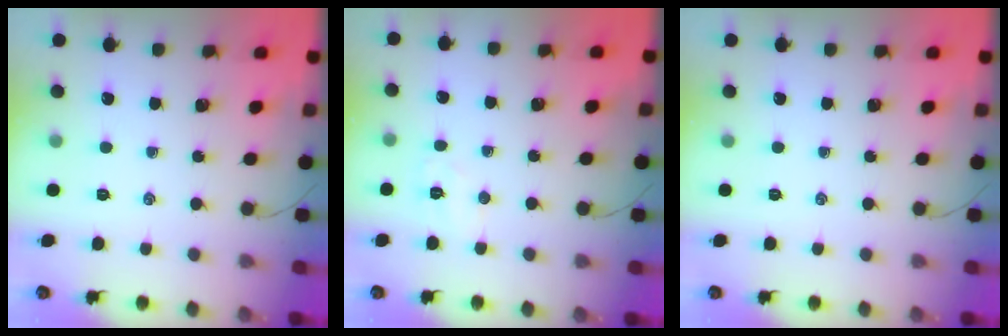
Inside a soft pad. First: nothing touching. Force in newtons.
{"total": 4.3, "press": 4.1, "slide": 1.0}
{"total": 0.0}